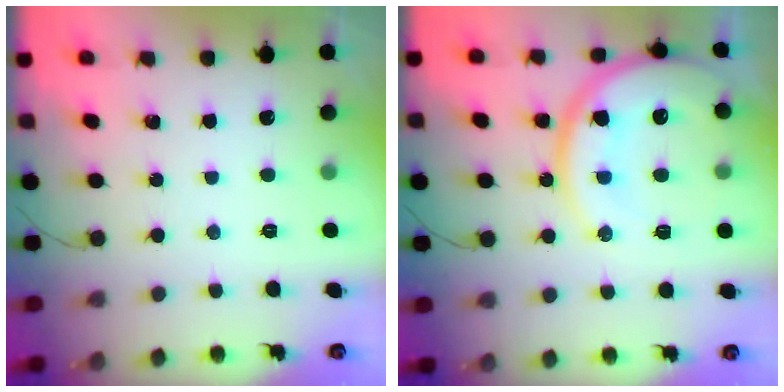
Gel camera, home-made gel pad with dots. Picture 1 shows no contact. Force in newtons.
{"total": 17.5, "press": 17.4, "slide": 1.8}